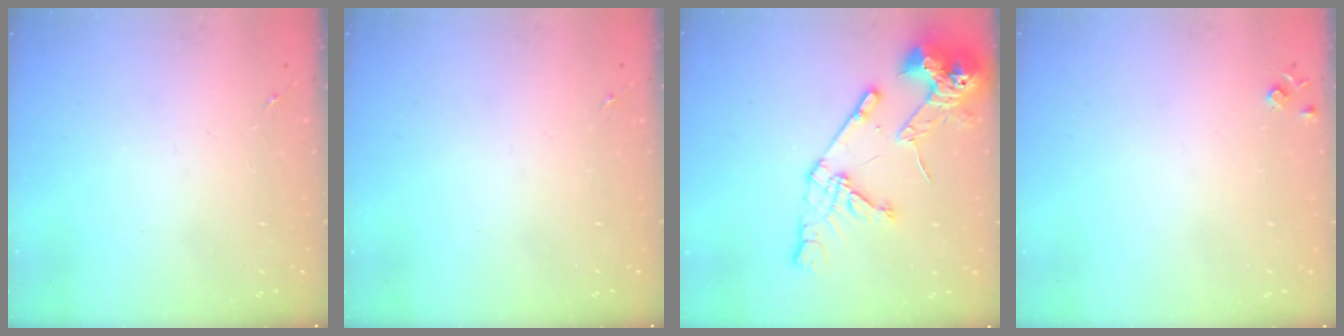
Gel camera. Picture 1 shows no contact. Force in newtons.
{"total": 0.0}
{"total": 17.1, "press": 17.0, "slide": 2.1}
{"total": 4.3, "press": 4.3, "slide": 0.7}